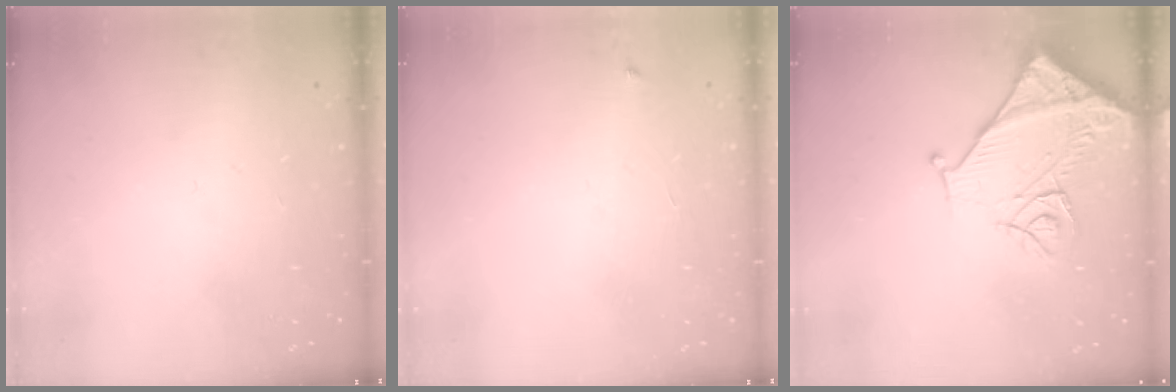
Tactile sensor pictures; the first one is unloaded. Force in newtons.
{"total": 2.5, "press": 2.4, "slide": 0.4}
{"total": 12.4, "press": 12.3, "slide": 1.6}